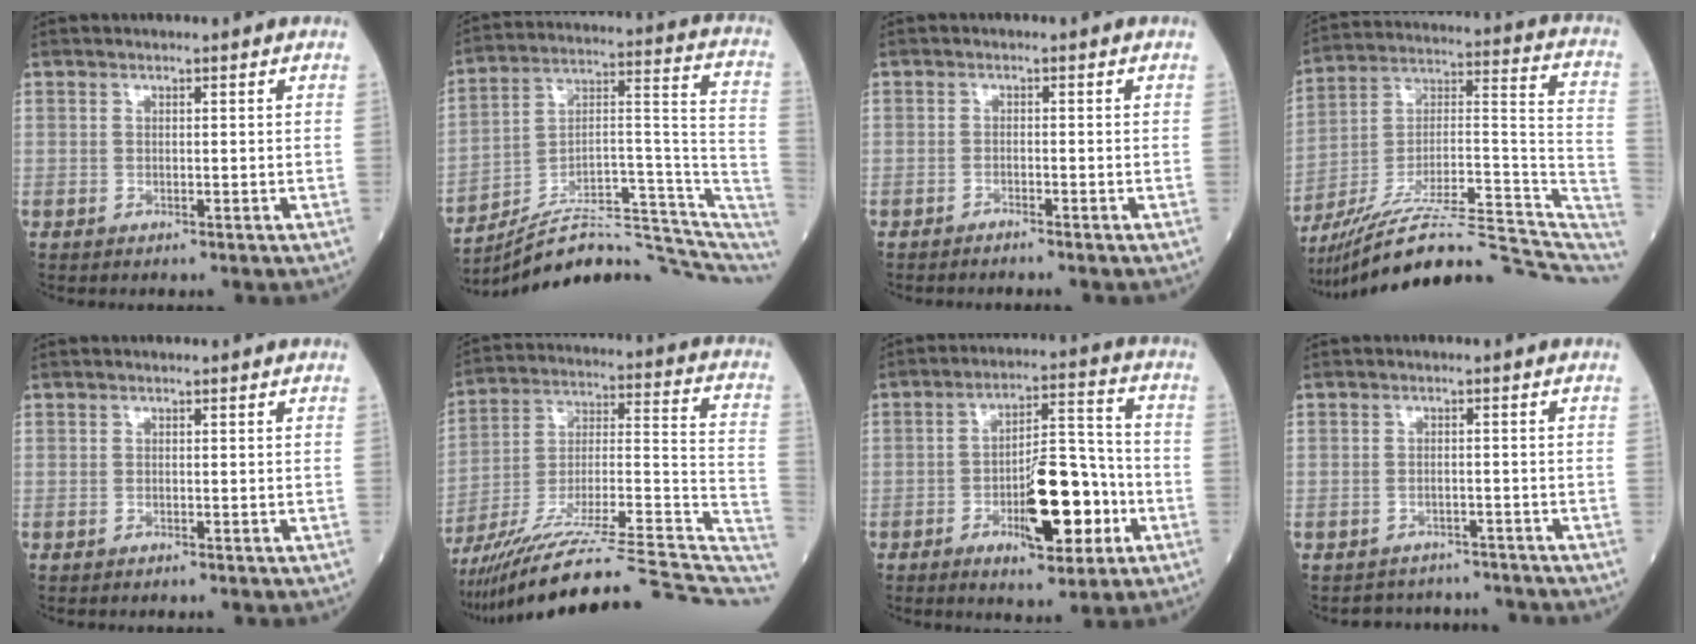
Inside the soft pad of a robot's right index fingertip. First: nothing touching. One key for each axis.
{"total": 19.5, "fx": -16.8, "fy": 2.6, "fz": 9.7, "tx": -0.104, "ty": 0.062, "tz": -0.250}
{"total": 1.7, "fx": -1.5, "fy": -0.2, "fz": 0.6, "tx": -0.010, "ty": 0.002, "tz": -0.019}
{"total": 25.3, "fx": -21.0, "fy": 3.7, "fz": 13.6, "tx": -0.157, "ty": 0.032, "tz": -0.321}
{"total": 0.0}
{"total": 28.8, "fx": -24.1, "fy": 1.7, "fz": 15.6, "tx": -0.192, "ty": 0.000, "tz": -0.365}
{"total": 12.1, "fx": -4.2, "fy": 3.8, "fz": 10.7, "tx": -0.173, "ty": 0.013, "tz": -0.060}
{"total": 5.3, "fx": -4.9, "fy": 1.8, "fz": -1.0, "tx": 0.016, "ty": 0.024, "tz": -0.063}